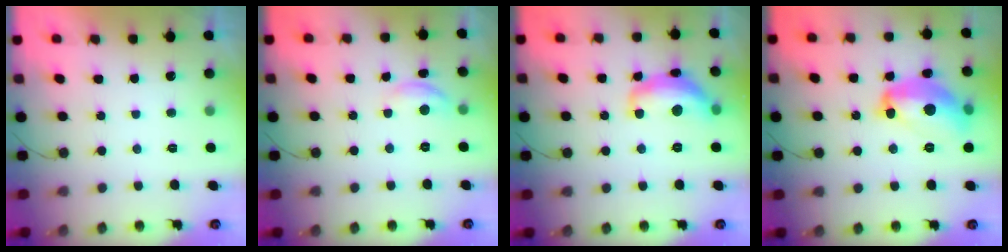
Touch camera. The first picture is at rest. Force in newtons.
{"total": 6.5, "press": 6.5, "slide": 0.4}
{"total": 13.7, "press": 13.7, "slide": 0.9}
{"total": 15.5, "press": 15.5, "slide": 0.8}